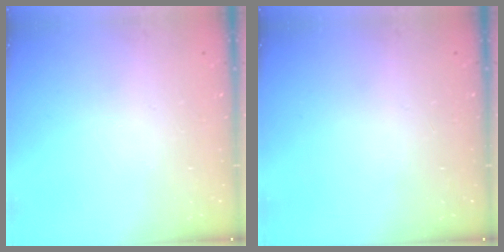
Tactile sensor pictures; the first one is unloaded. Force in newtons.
{"total": 0.0}